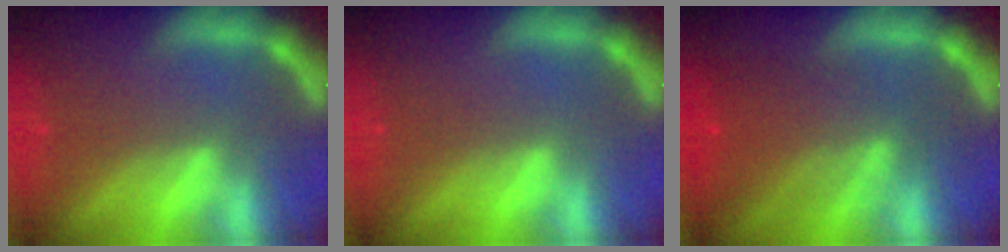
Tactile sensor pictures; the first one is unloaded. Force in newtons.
{"total": 0.0}
{"total": 6.6}